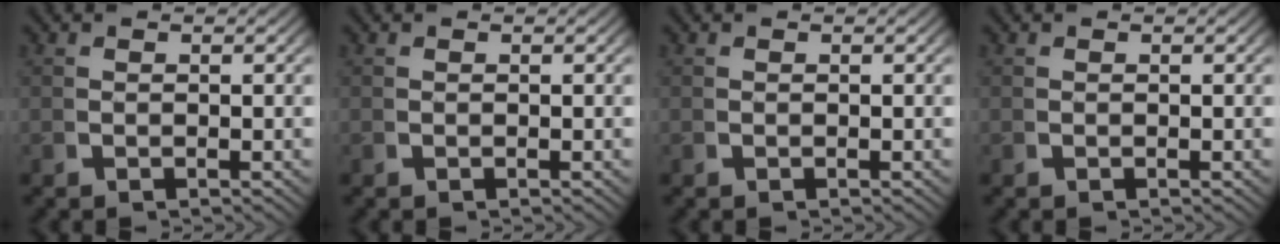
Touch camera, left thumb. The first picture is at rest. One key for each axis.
{"total": 0.0}
{"total": 0.0}
{"total": 0.0}